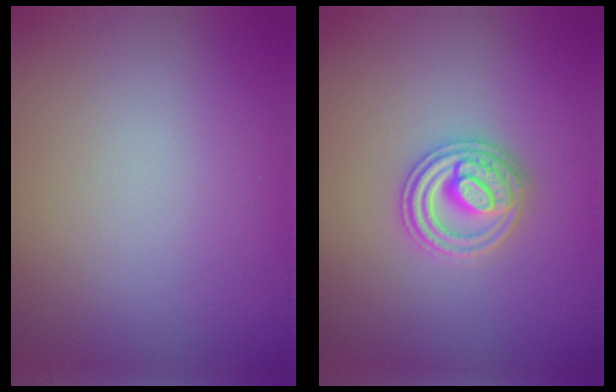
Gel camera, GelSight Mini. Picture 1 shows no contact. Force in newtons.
{"total": 3.3, "press": 3.2, "slide": 0.6}